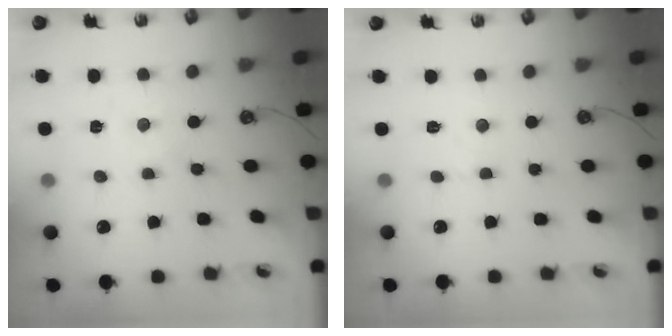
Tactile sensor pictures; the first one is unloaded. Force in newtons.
{"total": 2.9, "press": 2.8, "slide": 0.5}